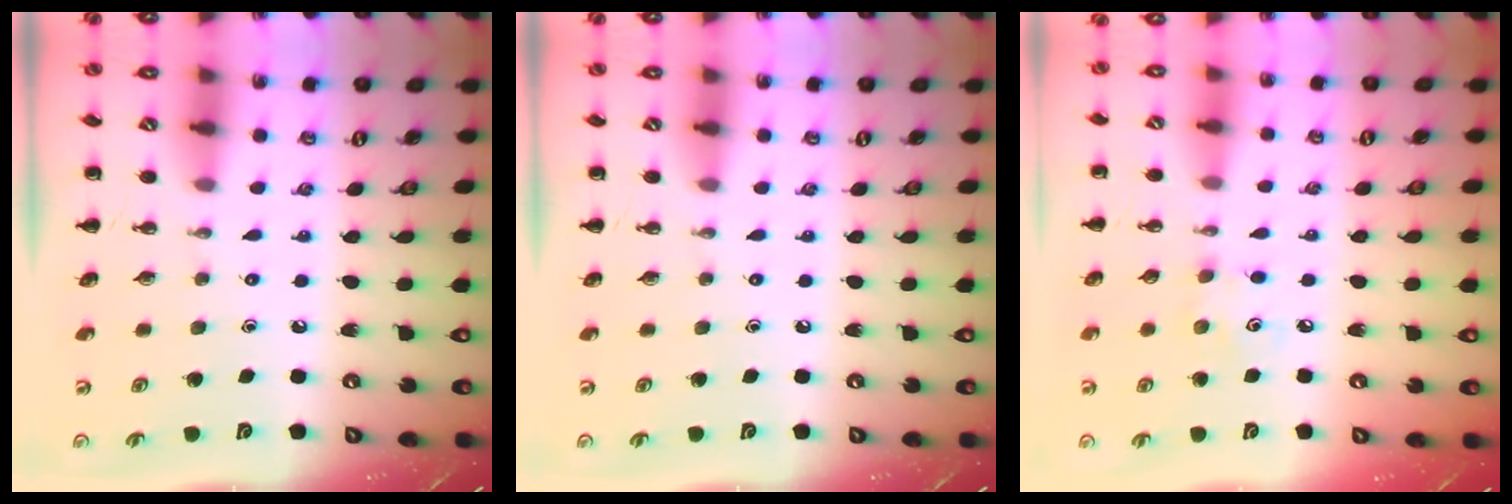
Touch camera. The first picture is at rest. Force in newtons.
{"total": 0.0}
{"total": 4.3, "press": 4.2, "slide": 0.9}